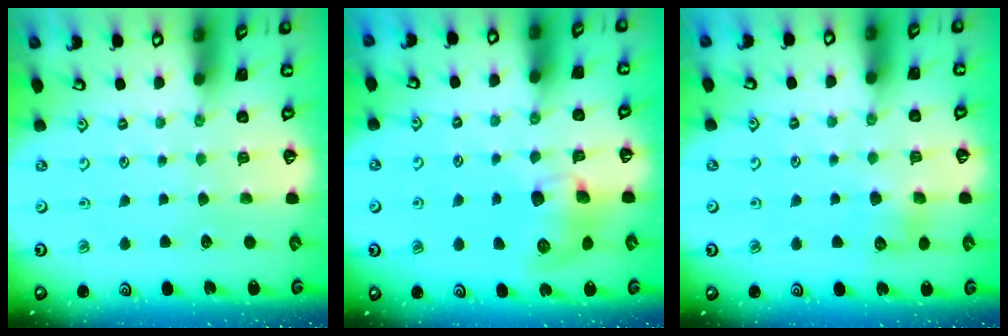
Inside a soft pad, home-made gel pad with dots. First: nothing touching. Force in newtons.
{"total": 8.8, "press": 8.7, "slide": 1.1}
{"total": 7.1, "press": 7.0, "slide": 0.6}